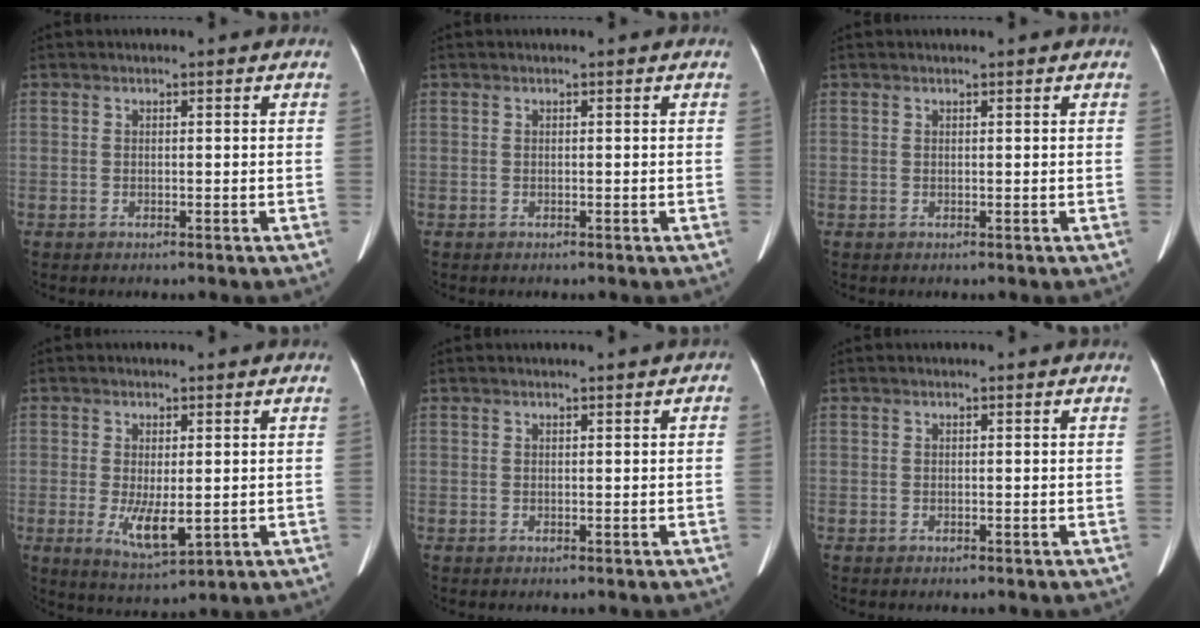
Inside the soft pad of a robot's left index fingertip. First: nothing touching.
{"total": 0.0}
{"total": 0.5, "force": [0.4, 0.1, 0.2], "torque": [-0.006, 0.004, 0.006]}
{"total": 6.0, "force": [-0.8, 2.1, 5.6], "torque": [-0.105, -0.016, -0.001]}
{"total": 1.0, "force": [0.3, 0.5, 0.8], "torque": [-0.008, 0.009, 0.005]}
{"total": 0.0}